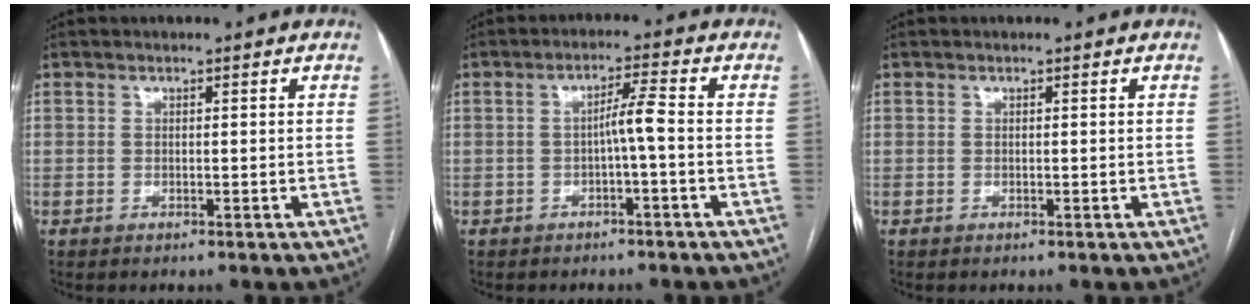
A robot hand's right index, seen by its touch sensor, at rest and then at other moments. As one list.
[{"total": 3.4, "force": [-0.8, -0.3, 3.3], "torque": [-0.057, 0.009, -0.012]}, {"total": 0.0}]